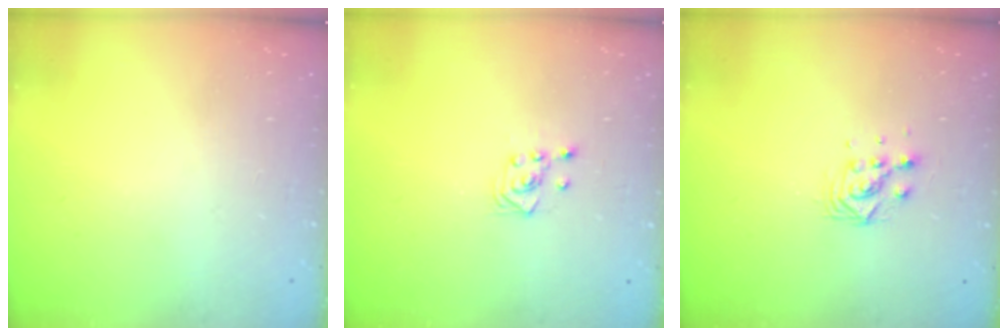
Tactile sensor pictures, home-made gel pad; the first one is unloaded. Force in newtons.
{"total": 3.0, "press": 2.6, "slide": 1.5}
{"total": 5.7, "press": 5.7, "slide": 0.2}